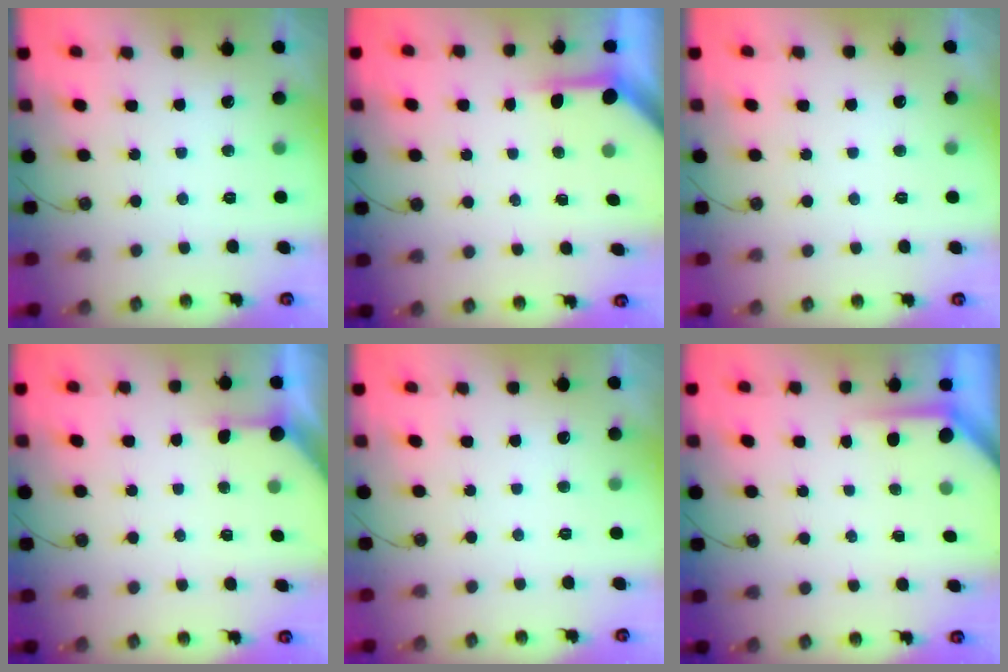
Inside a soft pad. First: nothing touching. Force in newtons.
{"total": 3.9, "press": 3.8, "slide": 0.3}
{"total": 0.0}
{"total": 2.6, "press": 2.6, "slide": 0.4}
{"total": 0.0}
{"total": 3.3, "press": 3.3, "slide": 0.3}